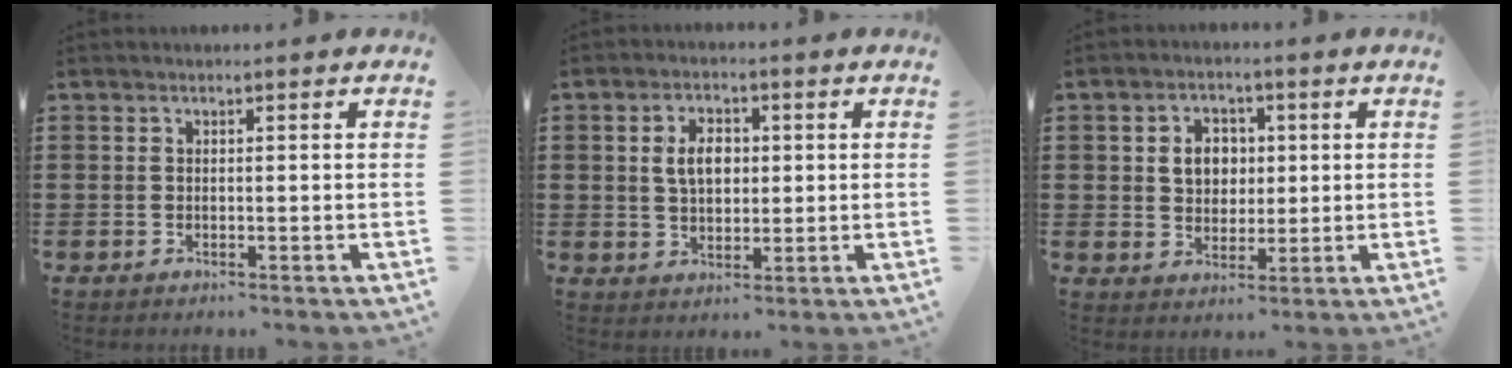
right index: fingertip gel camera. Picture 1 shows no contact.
{"total": 4.8, "force": [0.7, 3.1, 3.6], "torque": [-0.070, 0.011, 0.008]}
{"total": 5.0, "force": [0.9, 4.2, 2.6], "torque": [-0.058, 0.012, 0.010]}